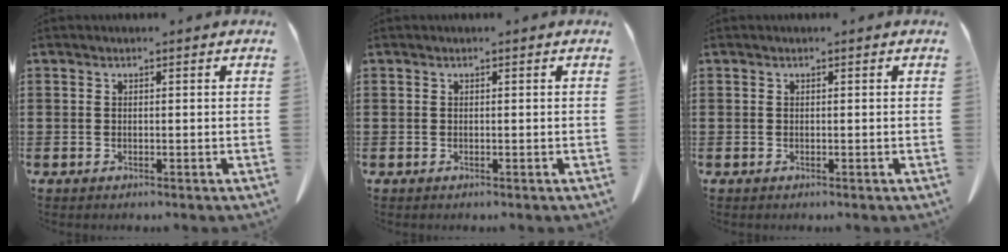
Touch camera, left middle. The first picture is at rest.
{"total": 0.0}
{"total": 0.0}